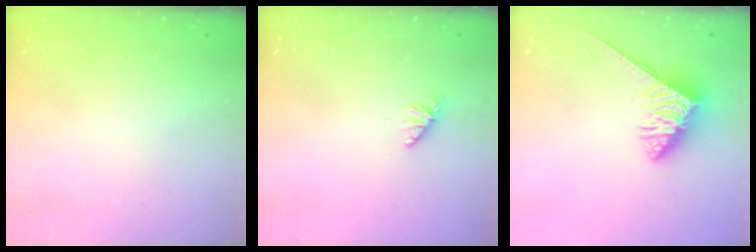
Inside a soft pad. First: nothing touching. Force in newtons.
{"total": 0.6, "press": 0.6, "slide": 0.2}
{"total": 4.3, "press": 4.3, "slide": 0.5}